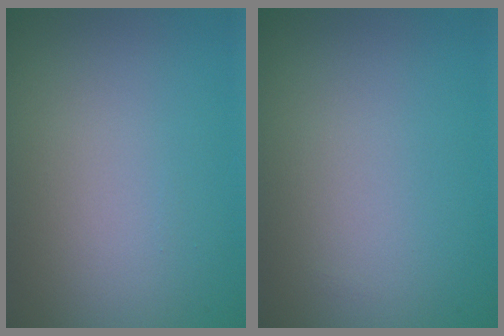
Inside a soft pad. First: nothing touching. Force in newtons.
{"total": 0.0}